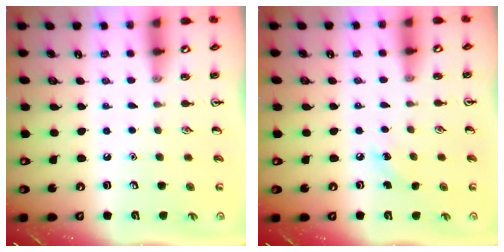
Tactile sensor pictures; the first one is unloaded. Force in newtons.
{"total": 5.1, "press": 4.9, "slide": 1.5}